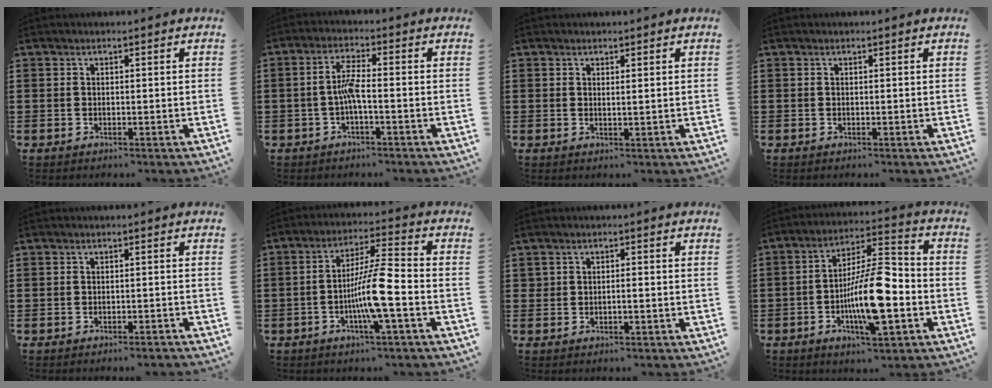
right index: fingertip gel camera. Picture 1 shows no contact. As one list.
[{"total": 4.0, "force": [-1.1, 0.6, 3.8], "torque": [-0.085, -0.002, -0.028]}, {"total": 0.7, "force": [0.5, 0.0, 0.5], "torque": [-0.009, 0.000, 0.010]}, {"total": 0.0}, {"total": 1.2, "force": [-1.2, 0.0, 0.1], "torque": [-0.006, 0.001, -0.024]}, {"total": 9.1, "force": [-2.8, 0.6, 8.6], "torque": [-0.165, -0.007, -0.056]}, {"total": 1.1, "force": [-0.2, 0.5, 0.9], "torque": [-0.018, 0.000, -0.005]}, {"total": 13.5, "force": [-3.9, 4.1, 12.3], "torque": [-0.240, 0.000, -0.073]}]